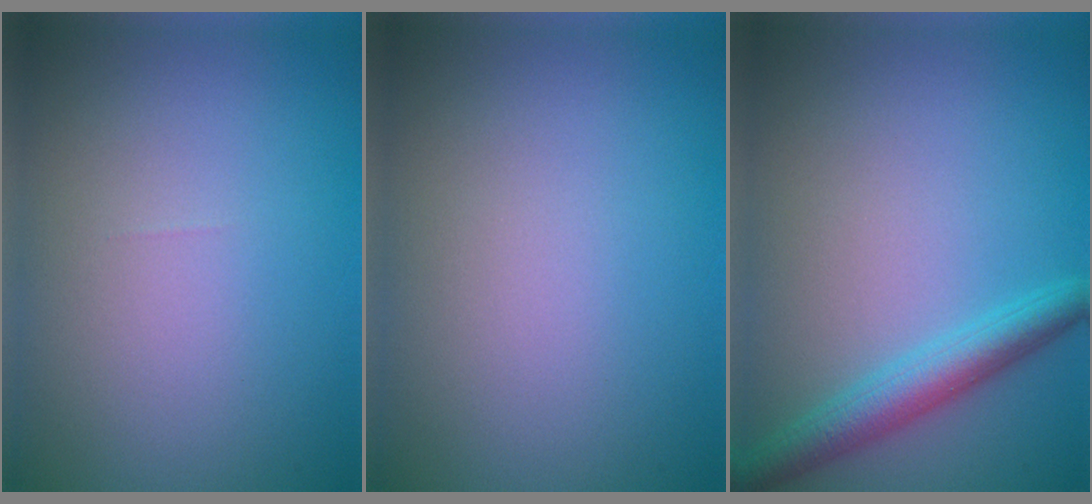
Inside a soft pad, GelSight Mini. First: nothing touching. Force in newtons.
{"total": 0.0}
{"total": 3.7, "press": 3.7, "slide": 0.1}